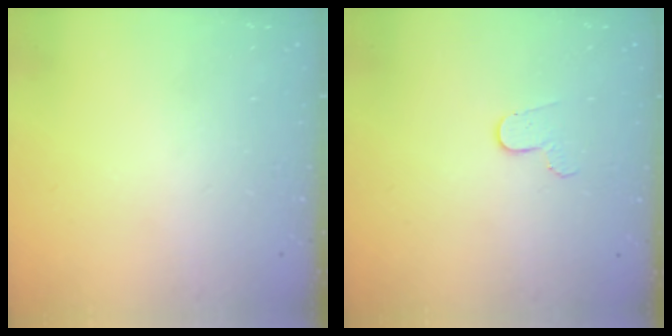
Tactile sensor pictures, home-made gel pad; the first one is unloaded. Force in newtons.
{"total": 4.5, "press": 4.5, "slide": 0.3}